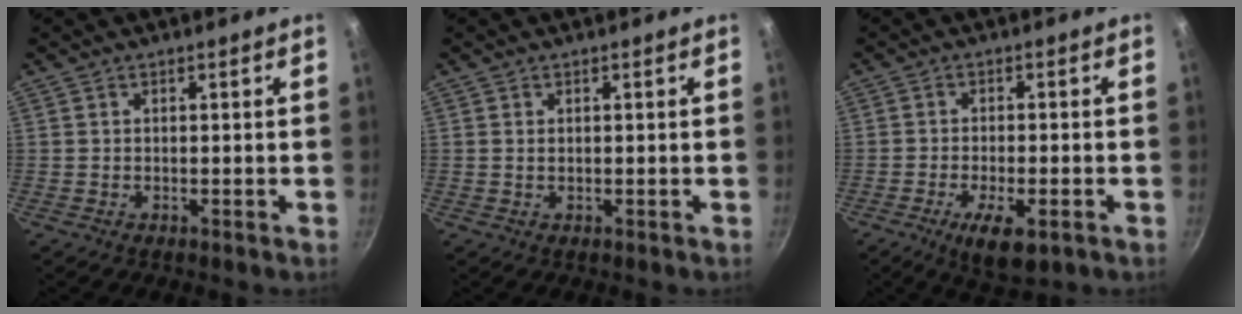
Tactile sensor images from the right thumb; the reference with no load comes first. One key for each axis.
{"total": 0.8, "fx": 0.2, "fy": 0.5, "fz": 0.5, "tx": -0.008, "ty": 0.001, "tz": 0.003}
{"total": 7.7, "fx": -3.4, "fy": 2.8, "fz": 6.3, "tx": -0.102, "ty": 0.007, "tz": -0.052}